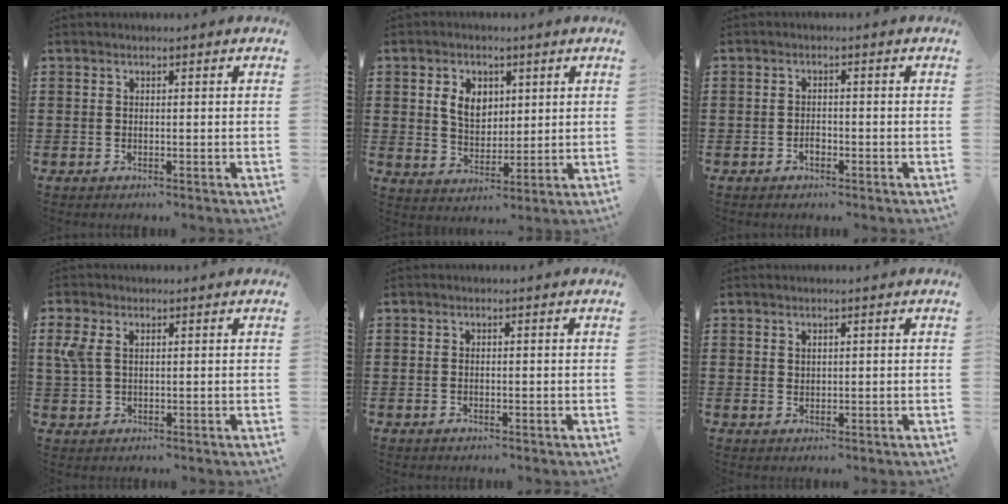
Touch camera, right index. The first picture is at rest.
{"total": 5.4, "force": [1.8, 4.0, 3.2], "torque": [-0.070, 0.010, 0.030]}
{"total": 1.5, "force": [-0.8, 1.0, 0.8], "torque": [-0.019, -0.002, -0.016]}
{"total": 3.7, "force": [1.3, 2.2, 2.7], "torque": [-0.075, 0.002, 0.018]}
{"total": 0.5, "force": [-0.1, 0.2, 0.5], "torque": [-0.012, -0.001, -0.002]}
{"total": 1.0, "force": [0.9, 0.5, 0.3], "torque": [-0.006, 0.002, 0.017]}